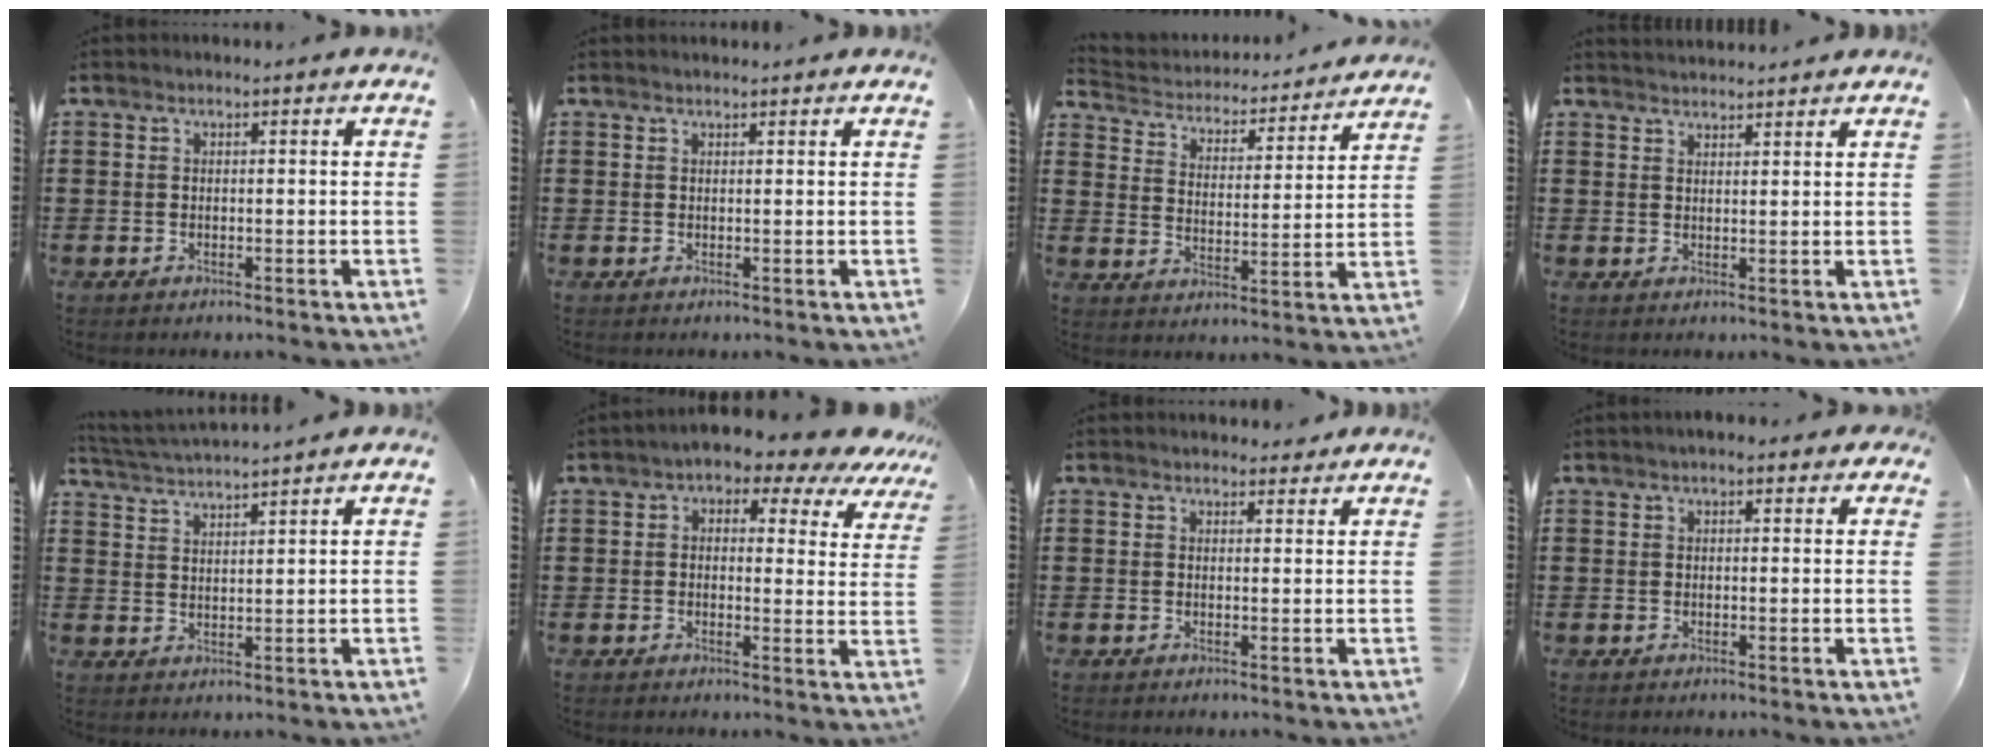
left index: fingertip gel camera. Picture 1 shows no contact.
{"total": 0.6, "force": [0.6, -0.1, 0.0], "torque": [-0.002, 0.000, 0.012]}
{"total": 3.2, "force": [3.1, 0.4, -0.2], "torque": [-0.019, -0.031, 0.044]}
{"total": 1.9, "force": [1.8, -0.1, -0.1], "torque": [-0.004, -0.002, 0.036]}
{"total": 3.0, "force": [2.9, -0.8, 0.3], "torque": [-0.018, -0.017, 0.050]}
{"total": 3.6, "force": [2.3, 1.9, 2.0], "torque": [-0.046, -0.015, 0.030]}
{"total": 1.6, "force": [1.5, 0.6, 0.2], "torque": [0.000, 0.001, 0.027]}
{"total": 1.4, "force": [0.7, 0.7, 0.9], "torque": [-0.019, 0.008, 0.012]}